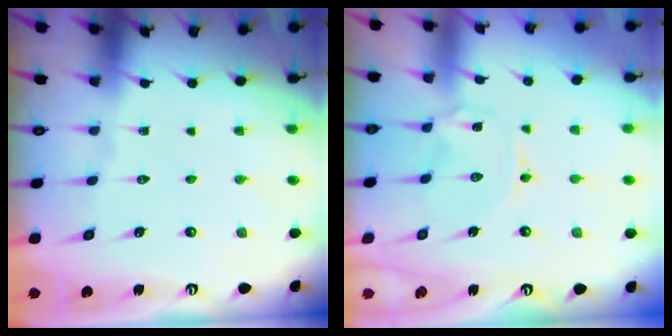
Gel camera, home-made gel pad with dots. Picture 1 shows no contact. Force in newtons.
{"total": 0.6, "press": 0.6, "slide": 0.0}